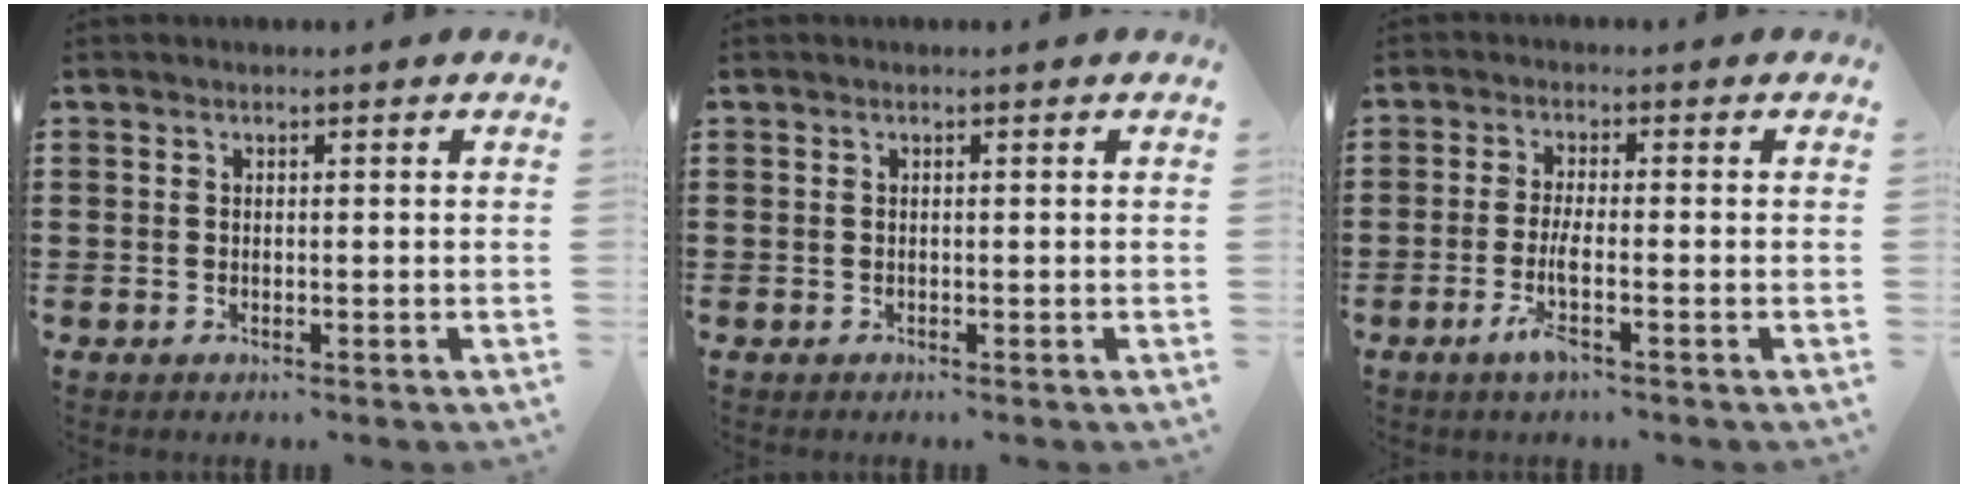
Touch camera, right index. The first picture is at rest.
{"total": 0.0}
{"total": 4.2, "force": [-1.9, 0.5, 3.8], "torque": [-0.084, -0.010, -0.039]}